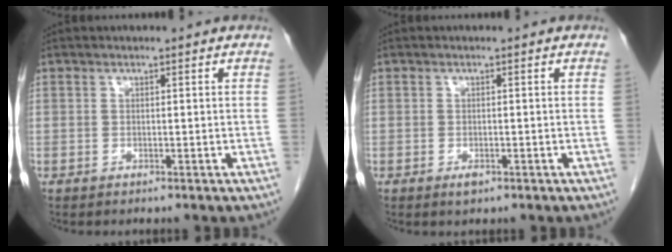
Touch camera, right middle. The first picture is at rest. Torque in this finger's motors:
{"motor_torque": [0.62, -0.40, 0.11, 0.03]}